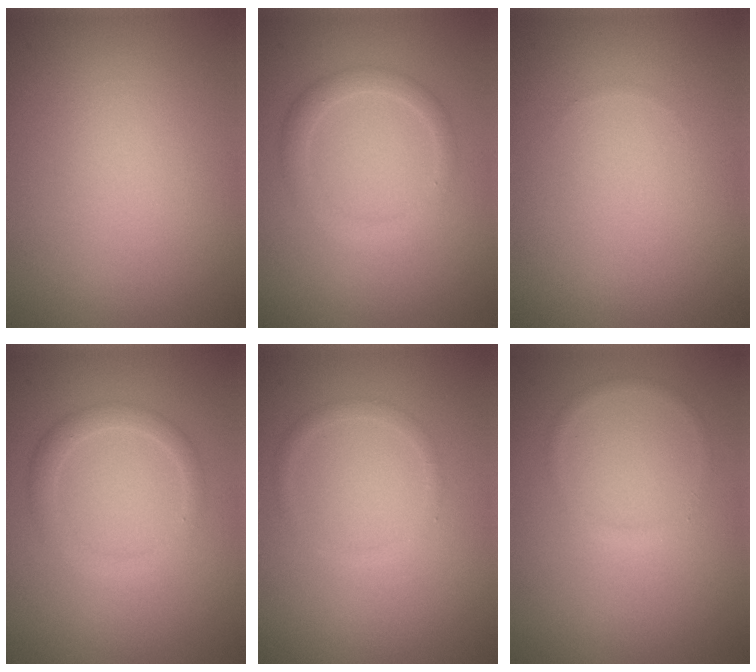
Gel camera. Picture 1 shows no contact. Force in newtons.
{"total": 1.9, "press": 1.9, "slide": 0.0}
{"total": 0.0}
{"total": 1.9, "press": 1.9, "slide": 0.0}
{"total": 1.0, "press": 1.0, "slide": 0.1}
{"total": 0.8, "press": 0.8, "slide": 0.1}